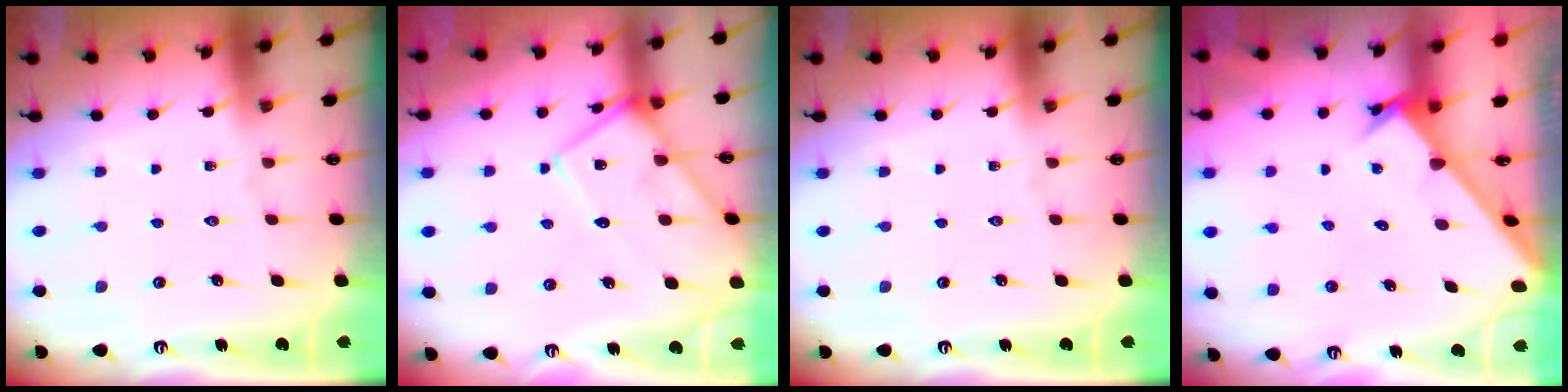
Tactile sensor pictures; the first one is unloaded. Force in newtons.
{"total": 10.3, "press": 10.2, "slide": 0.9}
{"total": 0.0}
{"total": 2.5, "press": 2.5, "slide": 0.3}